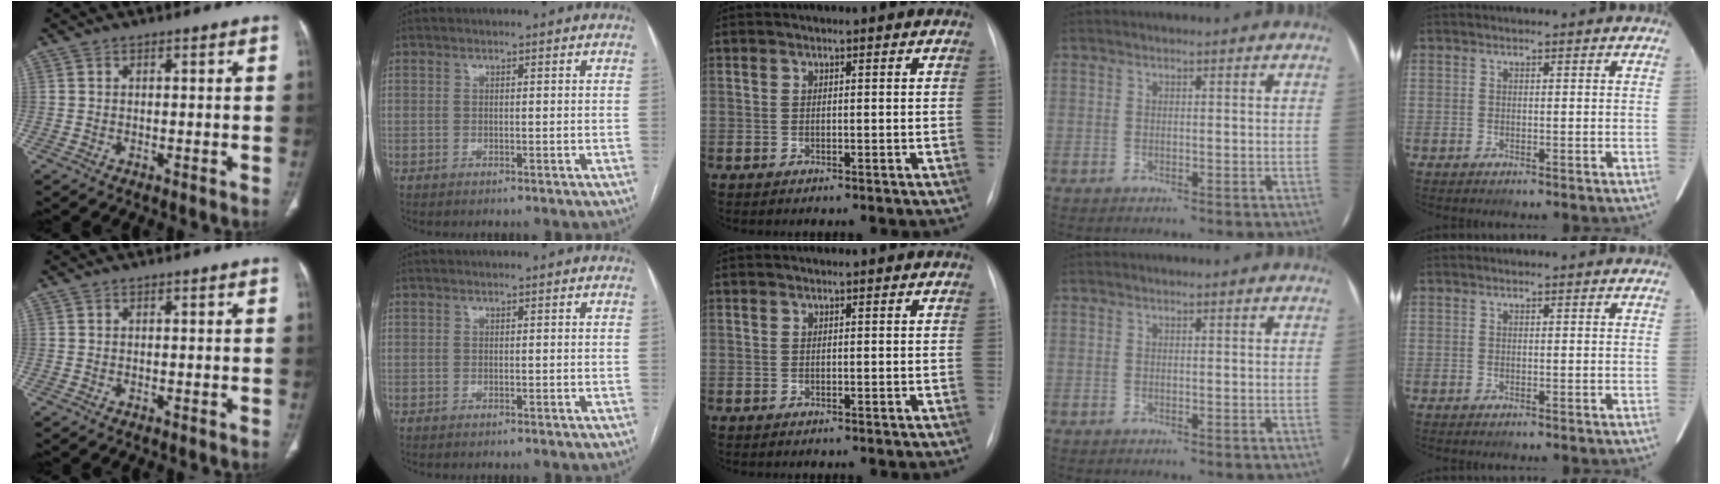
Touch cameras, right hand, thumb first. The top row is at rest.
{}